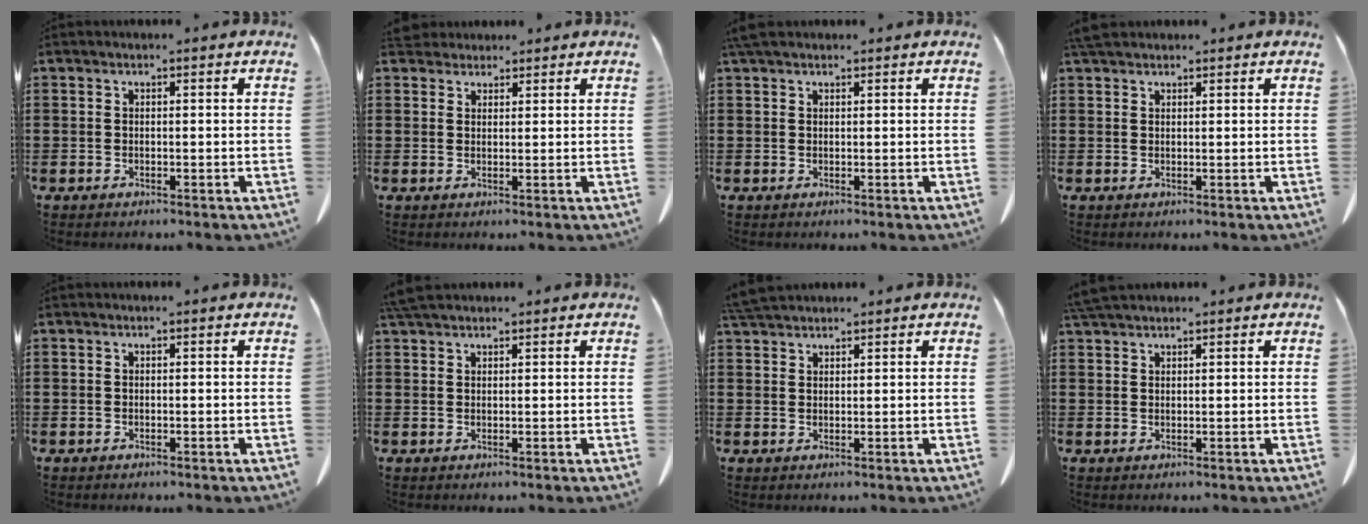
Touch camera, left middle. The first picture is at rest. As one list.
[{"total": 2.8, "force": [2.6, 1.0, 0.4], "torque": [-0.017, -0.001, 0.052]}, {"total": 1.9, "force": [1.5, 0.6, 1.0], "torque": [-0.024, 0.004, 0.029]}, {"total": 2.2, "force": [1.9, 0.7, 0.8], "torque": [-0.023, 0.004, 0.039]}, {"total": 0.0}, {"total": 2.9, "force": [2.5, 0.7, 1.2], "torque": [-0.031, 0.000, 0.050]}, {"total": 3.4, "force": [3.2, 0.5, 1.1], "torque": [-0.031, -0.003, 0.062]}, {"total": 2.7, "force": [2.4, 0.4, 1.0], "torque": [-0.028, 0.000, 0.048]}]